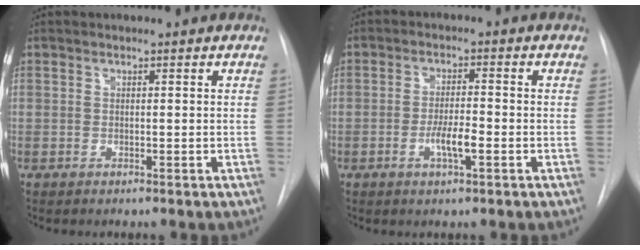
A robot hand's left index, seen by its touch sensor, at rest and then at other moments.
{"total": 4.2, "force": [-1.6, 0.7, 3.8], "torque": [-0.071, -0.003, -0.029]}